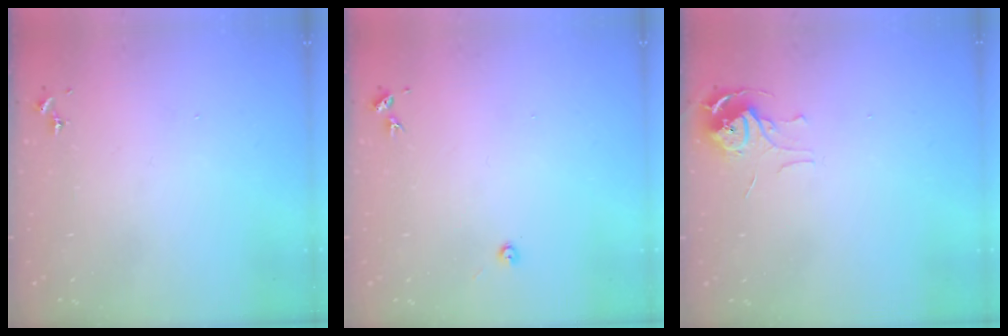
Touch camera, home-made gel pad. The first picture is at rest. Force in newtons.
{"total": 4.1, "press": 4.1, "slide": 0.4}
{"total": 6.2, "press": 6.1, "slide": 0.5}